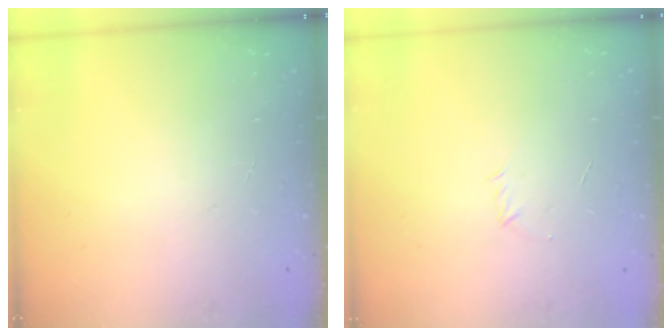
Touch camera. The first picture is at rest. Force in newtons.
{"total": 2.9, "press": 2.8, "slide": 0.8}